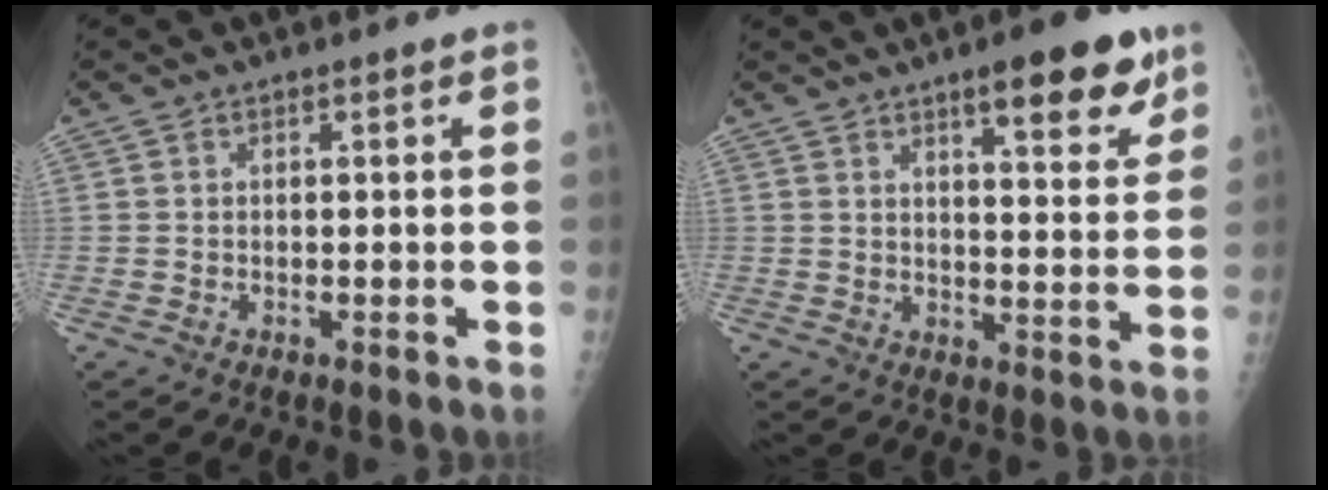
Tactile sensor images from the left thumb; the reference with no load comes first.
{"total": 11.3, "force": [7.1, 3.2, 8.2], "torque": [-0.082, -0.037, 0.095]}